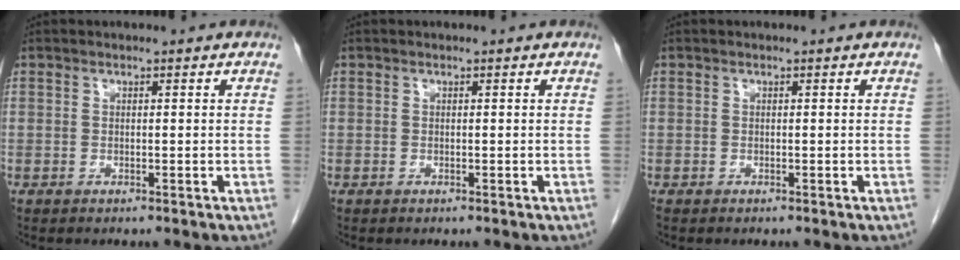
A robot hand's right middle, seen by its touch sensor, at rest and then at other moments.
{"total": 0.0}
{"total": 0.0}